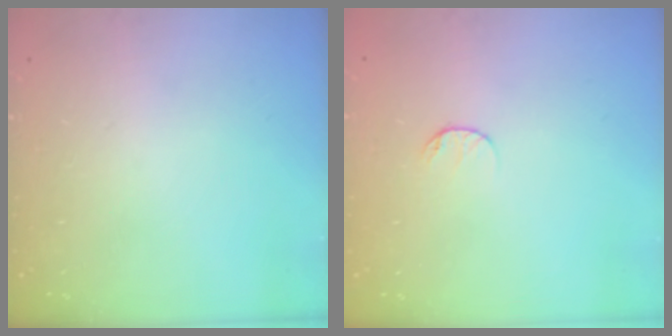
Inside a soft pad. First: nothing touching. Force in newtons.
{"total": 6.1, "press": 6.1, "slide": 0.5}